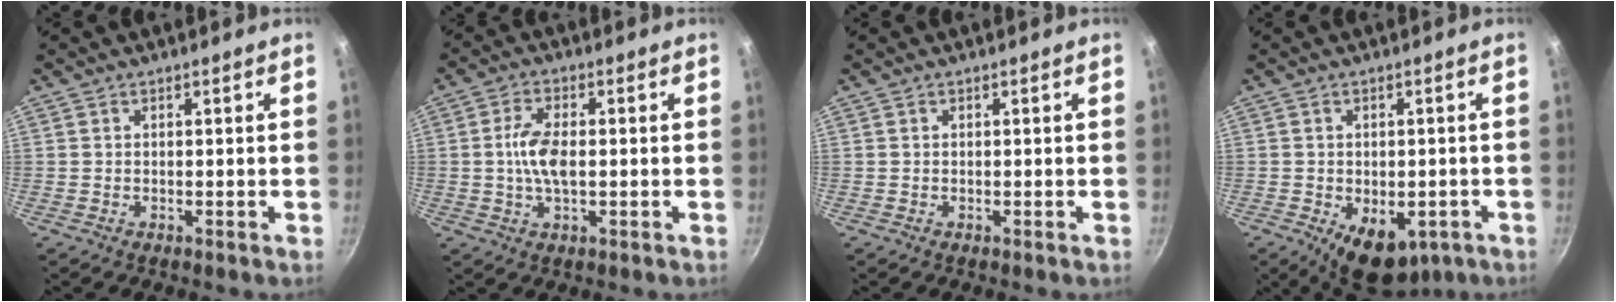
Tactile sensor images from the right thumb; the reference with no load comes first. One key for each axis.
{"total": 6.7, "fx": 0.0, "fy": 3.1, "fz": 5.9, "tx": -0.119, "ty": 0.008, "tz": -0.005}
{"total": 0.0}
{"total": 10.0, "fx": -4.0, "fy": 6.1, "fz": 6.8, "tx": -0.057, "ty": 0.004, "tz": -0.038}